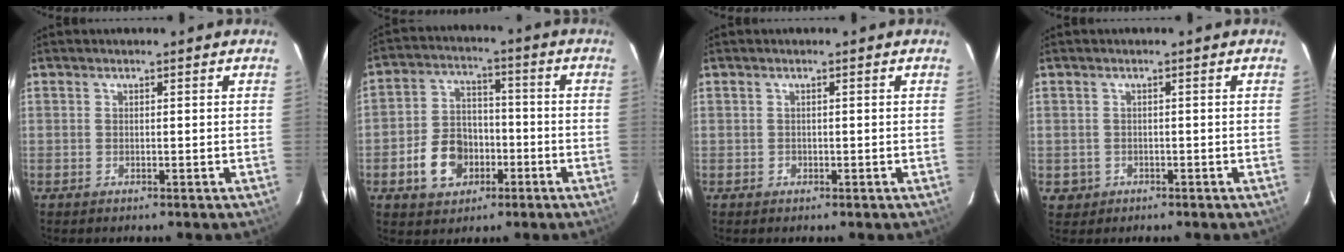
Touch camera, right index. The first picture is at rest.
{"total": 10.3, "force": [-4.2, 7.8, 5.3], "torque": [-0.128, 0.021, -0.060]}
{"total": 0.7, "force": [-0.3, 0.6, 0.0], "torque": [0.003, 0.002, -0.001]}
{"total": 2.5, "force": [-0.8, 2.3, 0.4], "torque": [-0.016, 0.001, -0.002]}